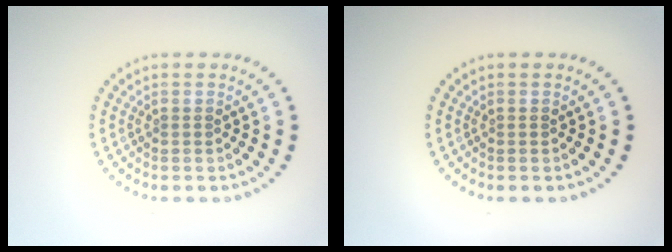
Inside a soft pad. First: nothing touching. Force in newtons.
{"total": 0.0}